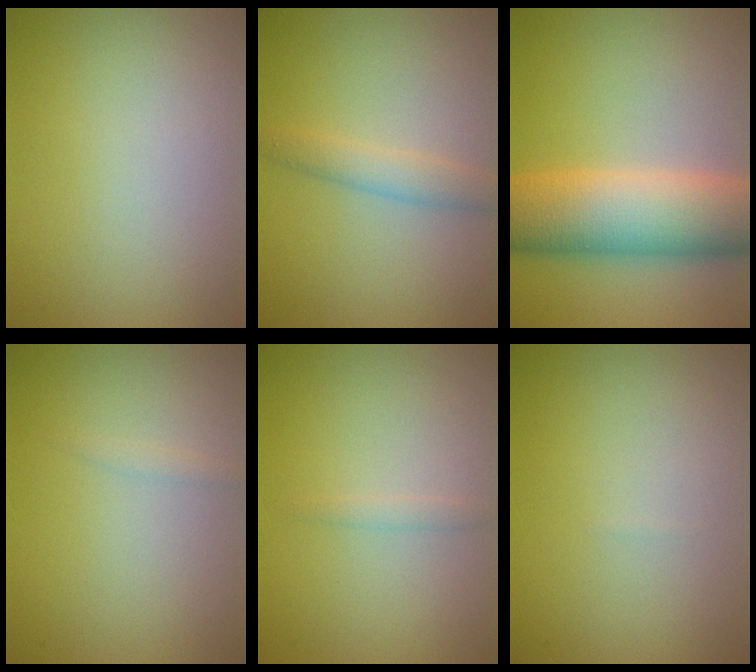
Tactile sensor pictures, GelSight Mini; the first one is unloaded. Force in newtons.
{"total": 2.2, "press": 2.2, "slide": 0.2}
{"total": 10.3, "press": 10.3, "slide": 0.5}
{"total": 0.6, "press": 0.6, "slide": 0.0}
{"total": 0.7, "press": 0.7, "slide": 0.0}
{"total": 0.0}